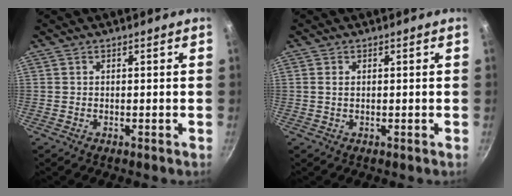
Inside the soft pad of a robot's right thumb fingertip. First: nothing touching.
{"total": 0.9, "force": [0.2, 0.5, 0.7], "torque": [-0.014, 0.001, 0.003]}